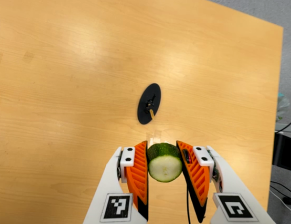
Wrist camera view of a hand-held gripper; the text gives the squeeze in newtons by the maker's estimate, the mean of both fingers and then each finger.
{"total": 10.5, "left": 9.5, "right": 11.5}